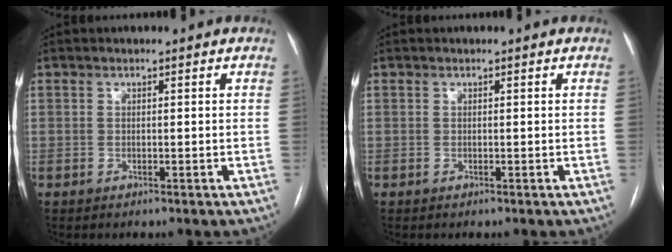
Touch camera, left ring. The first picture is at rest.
{"total": 0.0}